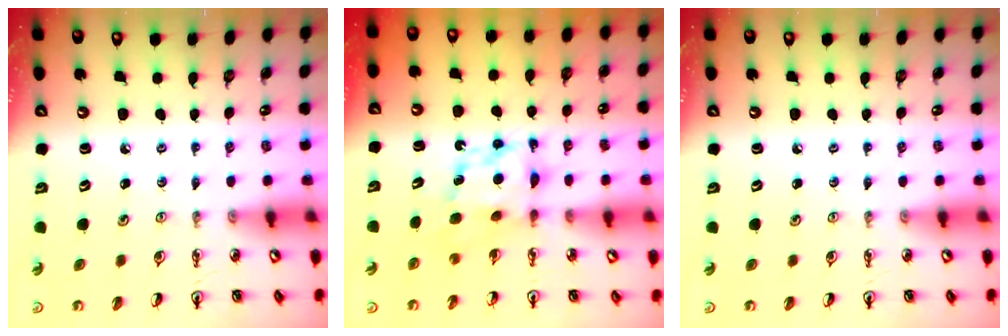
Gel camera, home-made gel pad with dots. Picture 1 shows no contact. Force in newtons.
{"total": 6.7, "press": 6.7, "slide": 0.5}
{"total": 0.0}